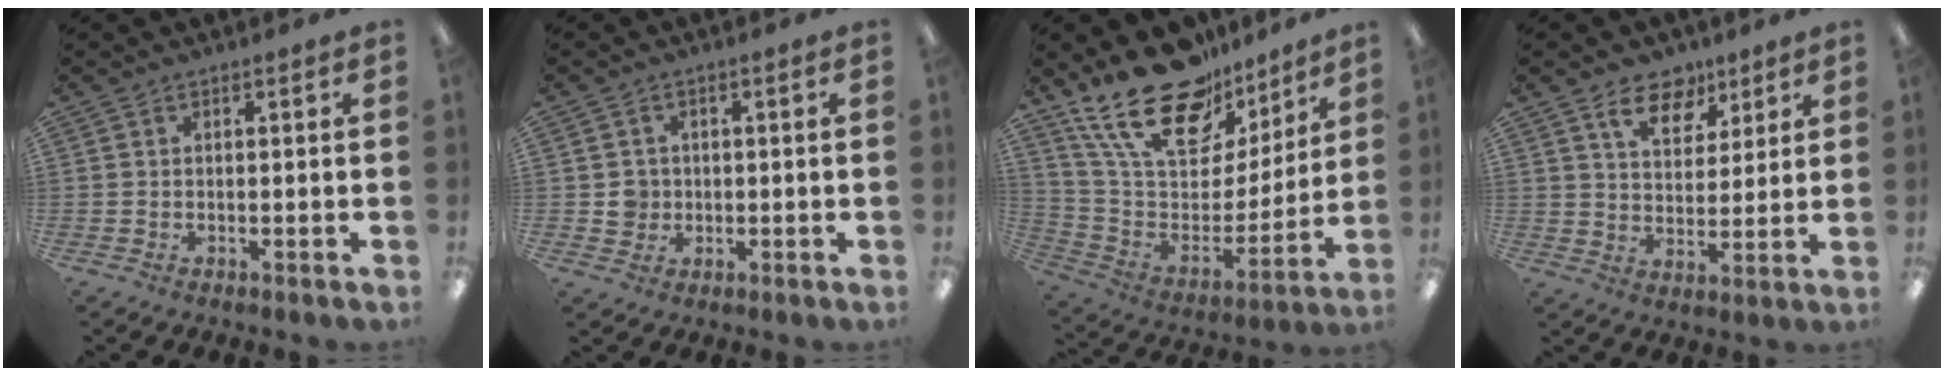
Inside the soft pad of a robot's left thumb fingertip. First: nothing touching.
{"total": 3.6, "force": [0.2, 3.5, 0.6], "torque": [-0.001, 0.001, 0.000]}
{"total": 24.3, "force": [17.9, 11.4, 11.9], "torque": [-0.209, -0.115, 0.320]}
{"total": 10.1, "force": [6.7, 6.1, 4.5], "torque": [-0.065, -0.031, 0.121]}